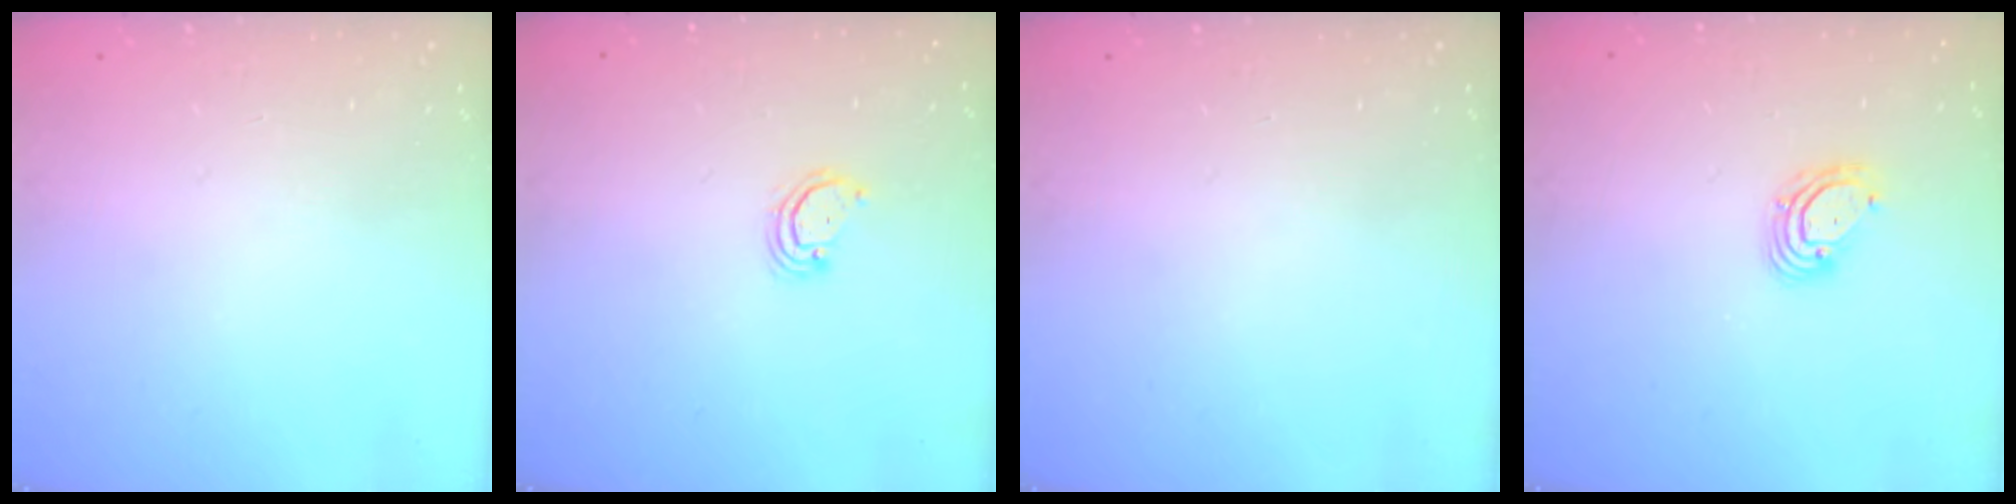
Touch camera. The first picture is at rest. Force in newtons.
{"total": 2.8, "press": 2.8, "slide": 0.2}
{"total": 0.0}
{"total": 5.6, "press": 5.6, "slide": 0.7}